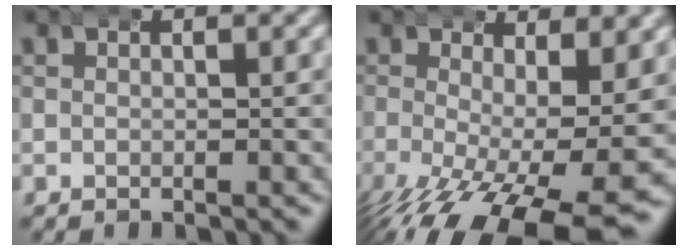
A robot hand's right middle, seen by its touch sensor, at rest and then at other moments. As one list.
[{"total": 10.2, "force": [-4.3, 4.2, 8.2], "torque": [-0.140, -0.042, -0.046]}]